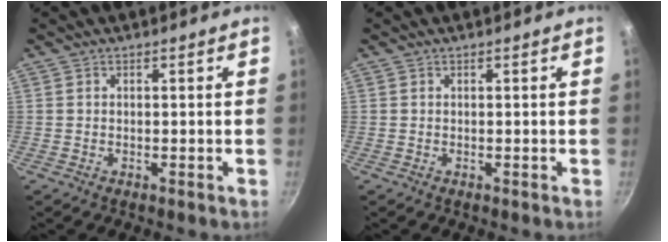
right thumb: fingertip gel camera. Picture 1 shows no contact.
{"total": 0.0}